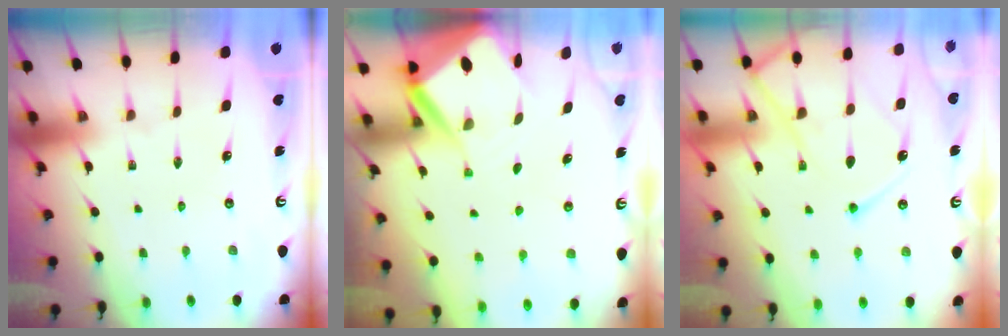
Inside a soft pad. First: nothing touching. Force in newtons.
{"total": 7.4, "press": 7.4, "slide": 0.7}
{"total": 14.1, "press": 14.0, "slide": 1.4}